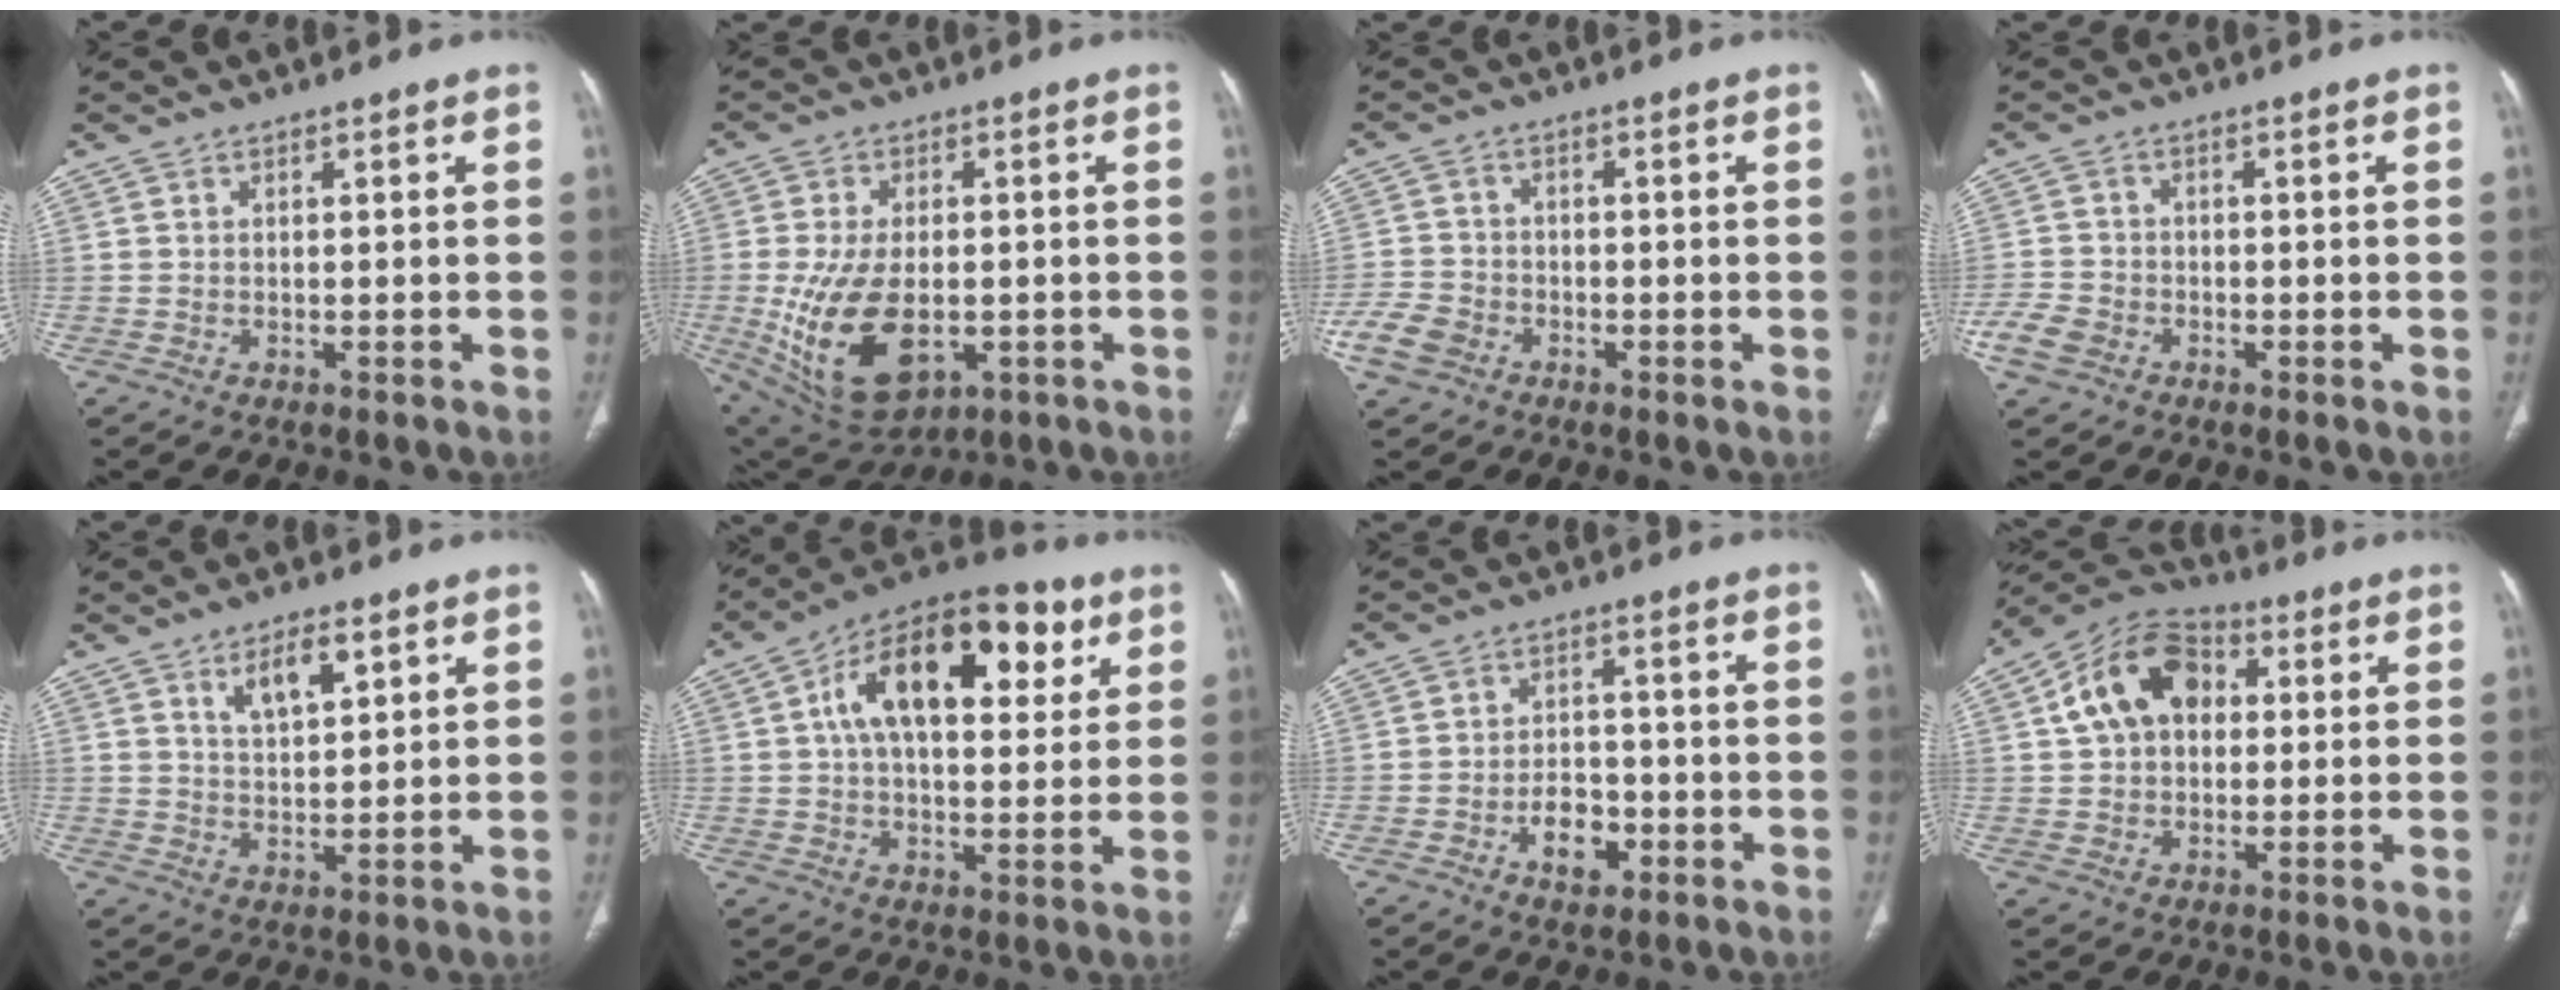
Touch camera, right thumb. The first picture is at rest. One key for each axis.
{"total": 16.8, "fx": -3.2, "fy": 9.7, "fz": 13.3, "tx": -0.247, "ty": -0.008, "tz": -0.026}
{"total": 6.1, "fx": -3.1, "fy": 4.5, "fz": 2.7, "tx": -0.056, "ty": 0.016, "tz": -0.059}
{"total": 5.0, "fx": -2.5, "fy": 3.7, "fz": 2.3, "tx": -0.051, "ty": 0.012, "tz": -0.049}
{"total": 6.9, "fx": 3.7, "fy": 2.8, "fz": 5.1, "tx": -0.075, "ty": -0.022, "tz": 0.066}
{"total": 21.7, "fx": 7.1, "fy": 11.5, "fz": 17.0, "tx": -0.239, "ty": 0.013, "tz": 0.102}
{"total": 6.3, "fx": -2.7, "fy": 4.0, "fz": 4.1, "tx": -0.047, "ty": 0.020, "tz": -0.043}
{"total": 13.9, "fx": 3.0, "fy": 9.8, "fz": 9.3, "tx": -0.139, "ty": 0.022, "tz": 0.041}